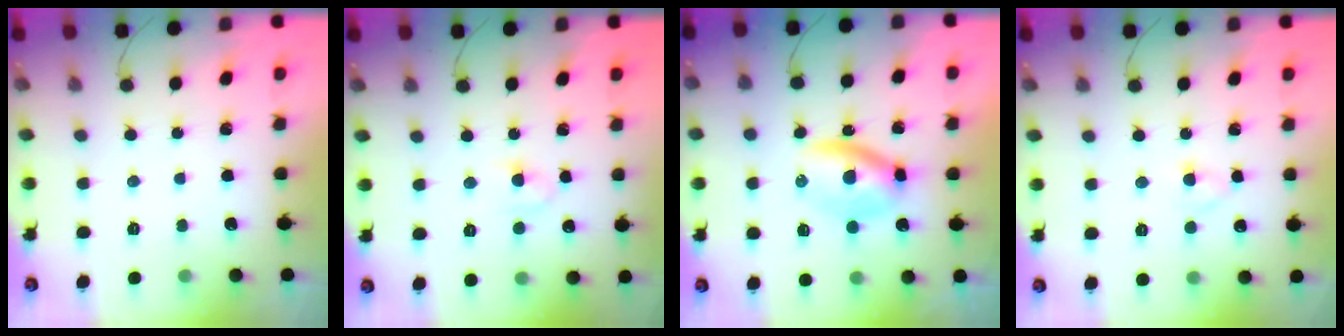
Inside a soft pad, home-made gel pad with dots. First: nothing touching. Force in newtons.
{"total": 3.6, "press": 3.3, "slide": 1.3}
{"total": 5.8, "press": 5.8, "slide": 0.7}
{"total": 3.0, "press": 2.7, "slide": 1.3}